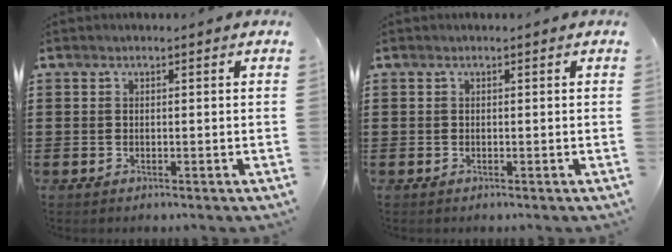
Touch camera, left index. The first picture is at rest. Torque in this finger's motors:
{"motor_torque": [0.02, 0.02, 0.00, -0.01]}